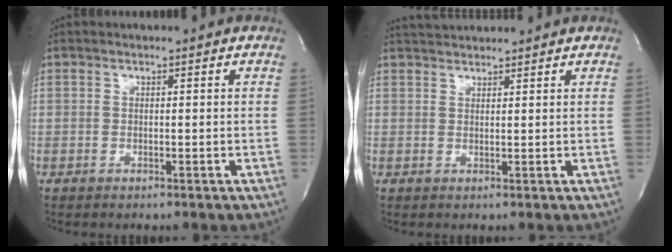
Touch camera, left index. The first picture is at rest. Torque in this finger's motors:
{"motor_torque": [-0.09, -0.04, 0.05, 0.01]}